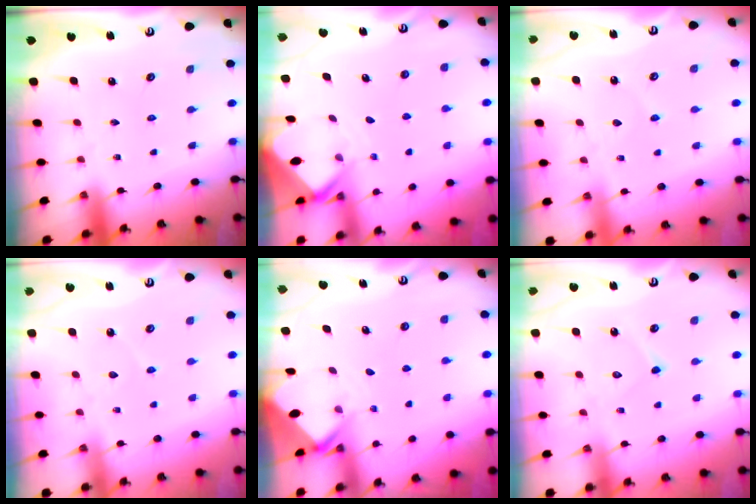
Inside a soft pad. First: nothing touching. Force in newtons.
{"total": 3.4, "press": 3.4, "slide": 0.2}
{"total": 2.4, "press": 2.4, "slide": 0.4}
{"total": 2.7, "press": 2.7, "slide": 0.3}
{"total": 3.1, "press": 3.1, "slide": 0.2}
{"total": 7.6, "press": 7.6, "slide": 0.6}